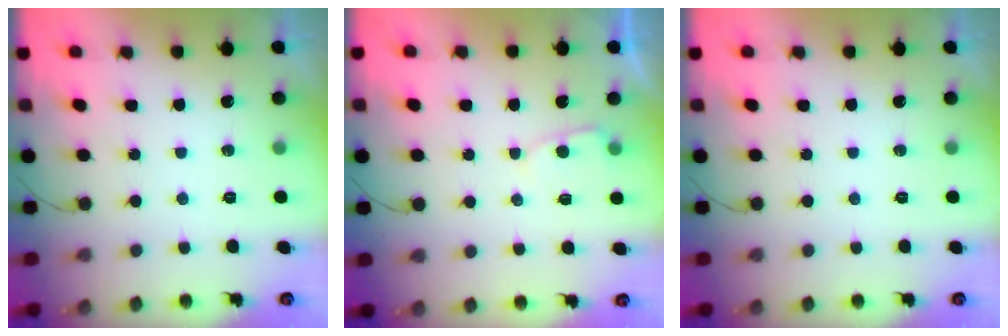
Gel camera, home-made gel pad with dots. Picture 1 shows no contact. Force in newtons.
{"total": 3.0, "press": 2.9, "slide": 0.3}
{"total": 0.0}